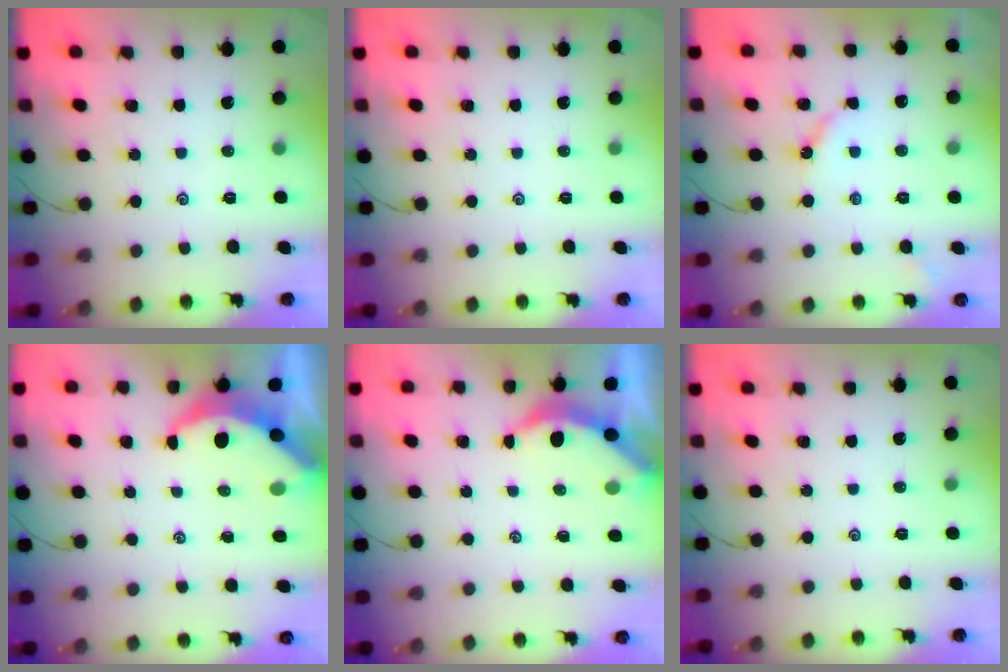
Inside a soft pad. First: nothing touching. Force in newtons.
{"total": 0.0}
{"total": 4.8, "press": 4.8, "slide": 0.4}
{"total": 6.6, "press": 6.5, "slide": 0.8}
{"total": 3.8, "press": 3.7, "slide": 0.5}
{"total": 0.0}